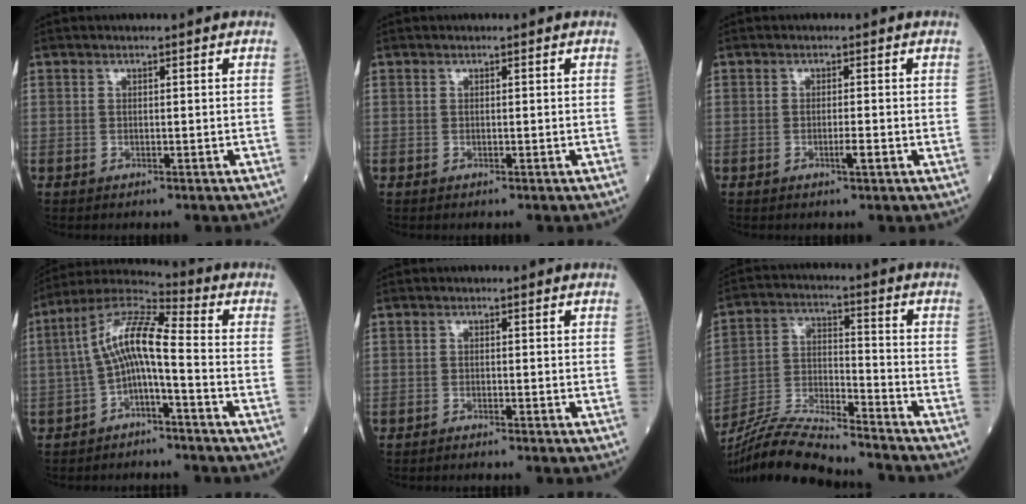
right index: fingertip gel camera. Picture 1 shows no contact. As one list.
[{"total": 0.0}, {"total": 1.8, "force": [-0.7, 0.0, 1.7], "torque": [-0.030, -0.003, -0.012]}, {"total": 8.8, "force": [-1.7, 1.4, 8.6], "torque": [-0.165, 0.037, -0.036]}, {"total": 2.1, "force": [-1.9, -0.3, 0.9], "torque": [-0.008, 0.003, -0.025]}, {"total": 15.7, "force": [-14.7, 0.4, 5.3], "torque": [-0.099, 0.001, -0.263]}]